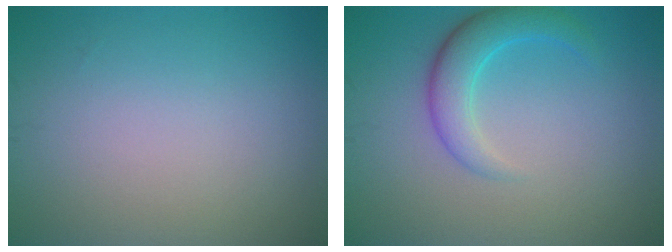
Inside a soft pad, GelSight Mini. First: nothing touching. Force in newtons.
{"total": 3.6, "press": 3.6, "slide": 0.2}